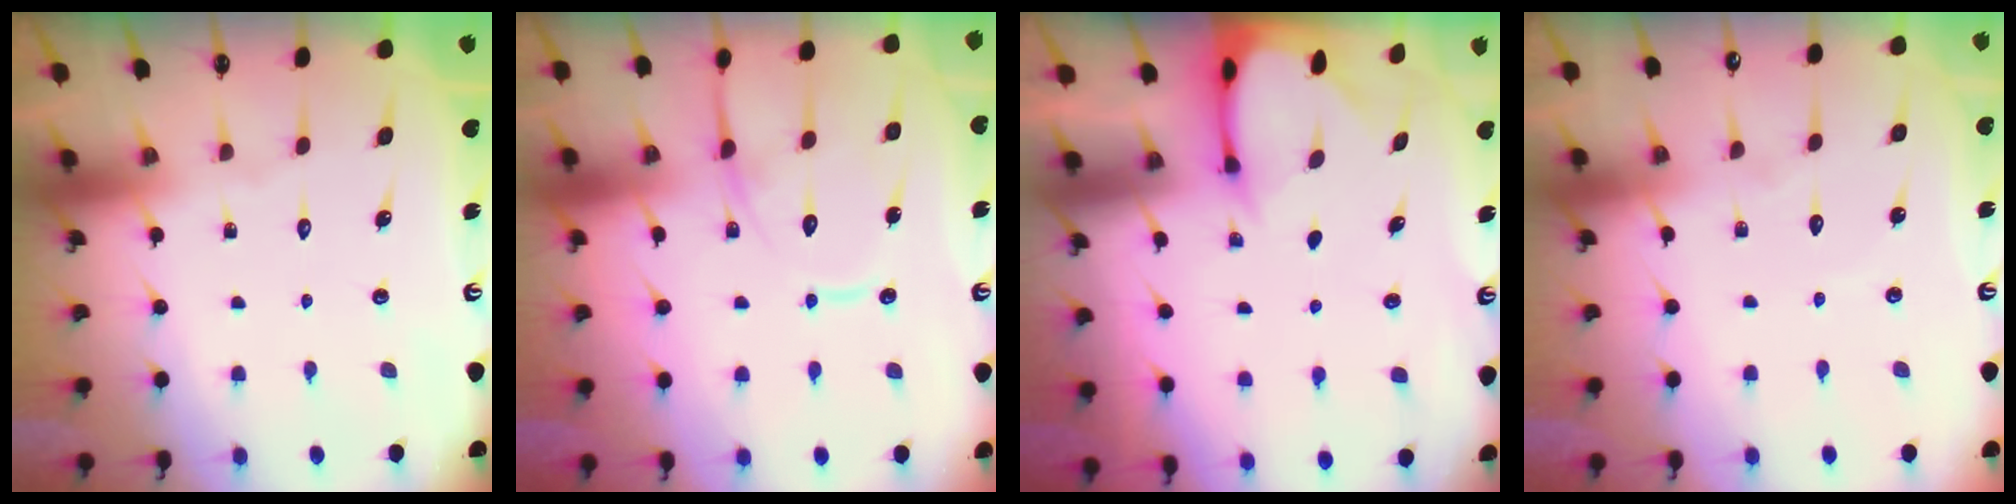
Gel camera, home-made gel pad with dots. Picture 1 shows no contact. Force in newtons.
{"total": 12.8, "press": 12.7, "slide": 1.3}
{"total": 2.4, "press": 2.4, "slide": 0.3}
{"total": 2.9, "press": 2.9, "slide": 0.3}